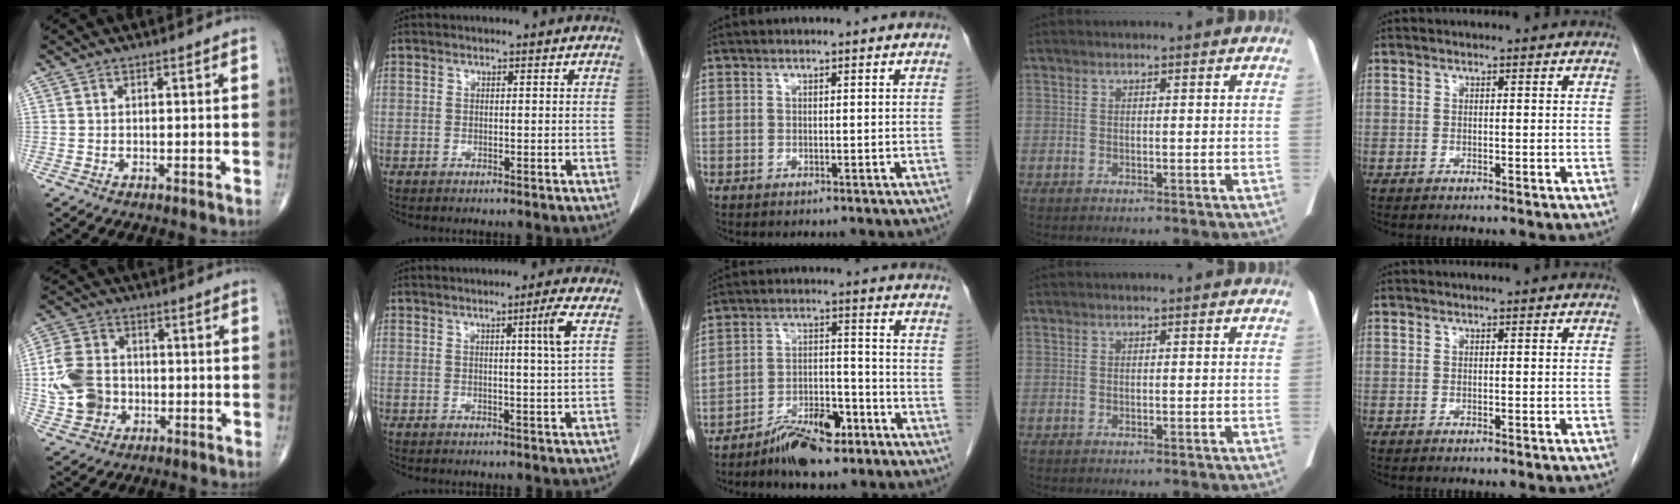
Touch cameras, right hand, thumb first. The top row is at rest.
{"thumb": {"total": 11.0, "force": [-1.4, 9.1, 6.1], "torque": [-0.108, 0.013, -0.026]}, "index": {"total": 3.3, "force": [1.0, -1.2, 3.0], "torque": [-0.050, -0.008, 0.018]}, "middle": {"total": 8.4, "force": [-6.1, 2.9, 5.0], "torque": [-0.086, 0.007, -0.105]}}